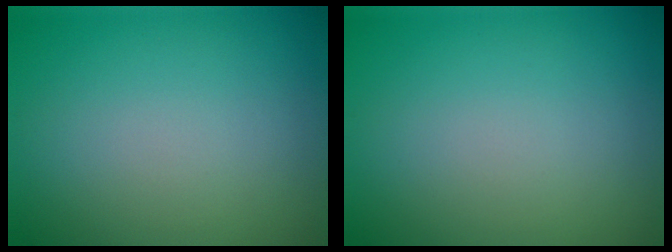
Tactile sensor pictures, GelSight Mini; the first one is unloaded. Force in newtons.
{"total": 0.0}